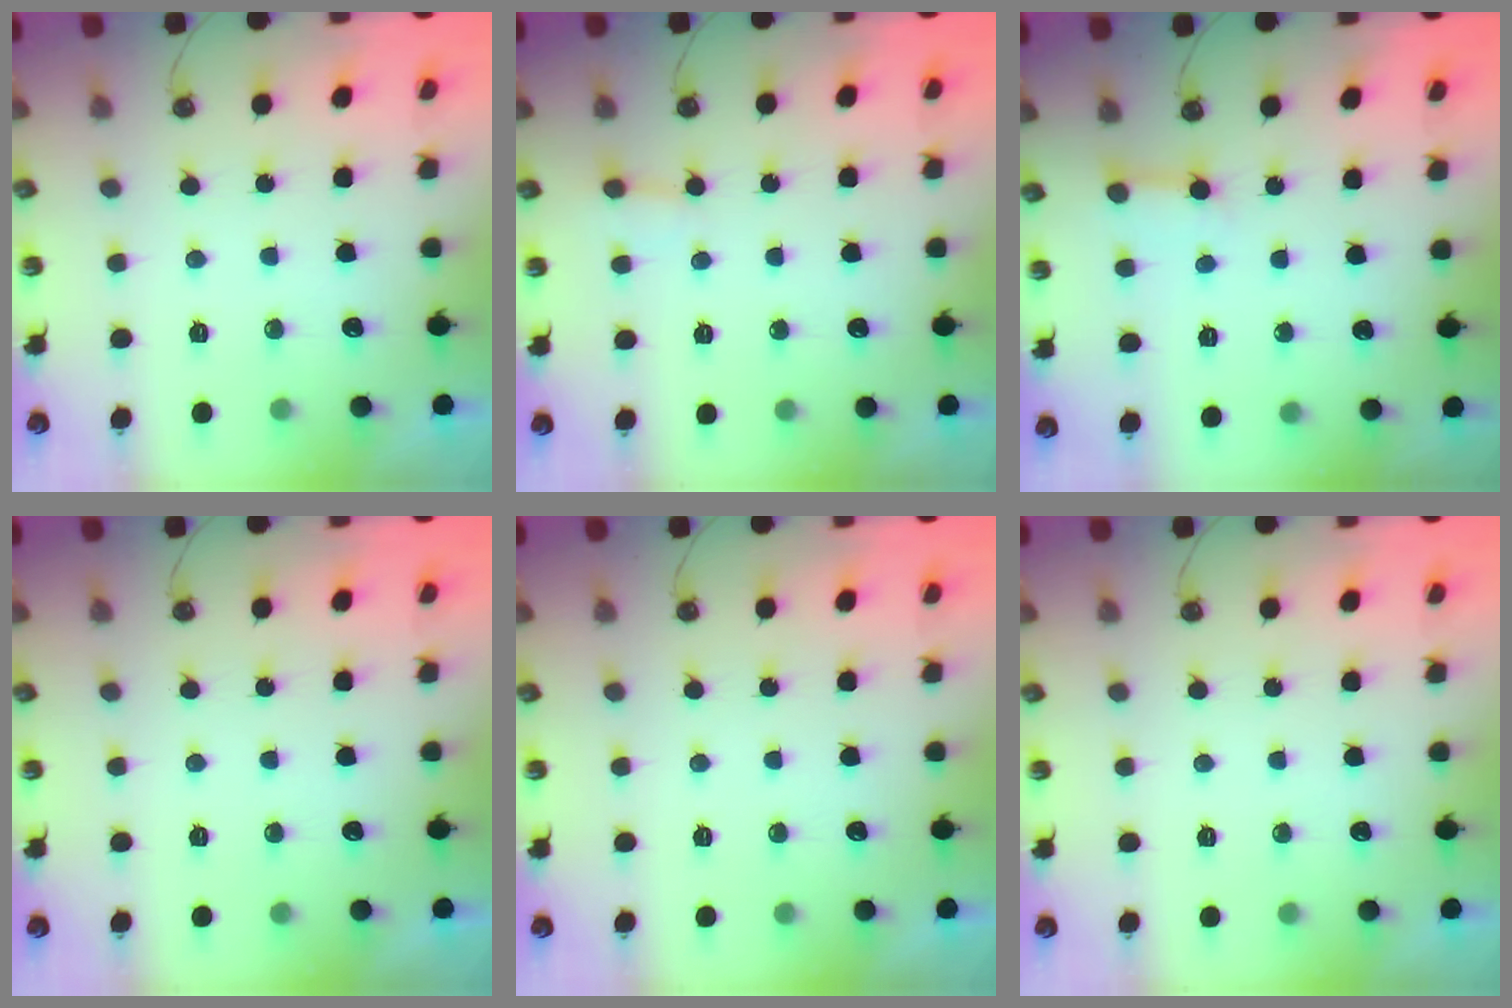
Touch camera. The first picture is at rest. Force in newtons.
{"total": 2.7, "press": 2.7, "slide": 0.2}
{"total": 3.0, "press": 2.9, "slide": 0.5}
{"total": 0.0}
{"total": 0.0}
{"total": 0.0}